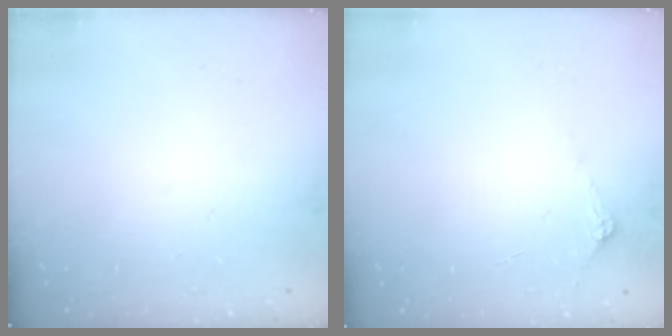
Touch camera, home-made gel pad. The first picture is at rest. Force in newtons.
{"total": 5.4, "press": 5.4, "slide": 0.5}